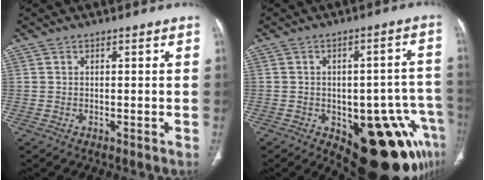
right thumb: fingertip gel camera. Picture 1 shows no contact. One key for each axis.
{"total": 19.3, "fx": -8.3, "fy": 8.4, "fz": 15.2, "tx": -0.115, "ty": 0.040, "tz": -0.091}